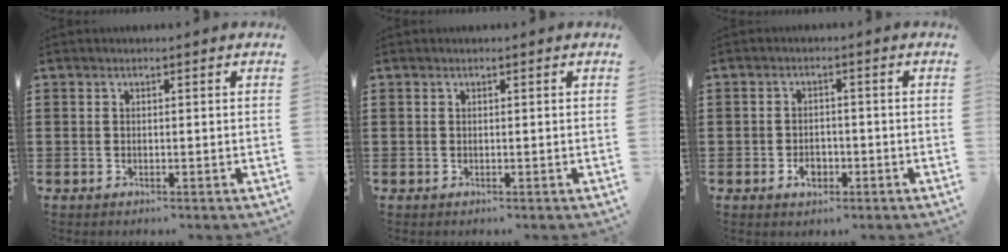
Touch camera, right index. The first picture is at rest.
{"total": 0.0}
{"total": 3.4, "force": [-1.5, 1.8, 2.4], "torque": [-0.036, -0.005, -0.028]}